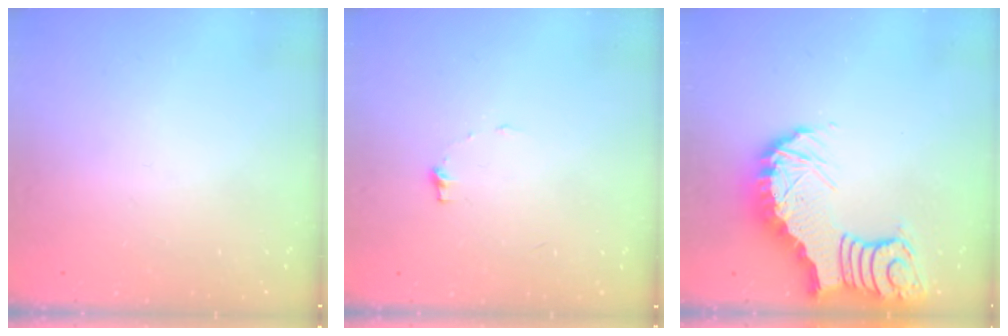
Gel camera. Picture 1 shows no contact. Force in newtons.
{"total": 5.5, "press": 5.5, "slide": 0.5}
{"total": 7.6, "press": 7.5, "slide": 1.2}